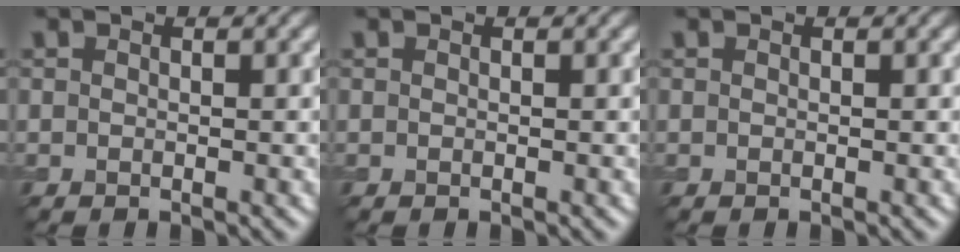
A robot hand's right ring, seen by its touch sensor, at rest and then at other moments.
{"total": 0.0}
{"total": 0.0}